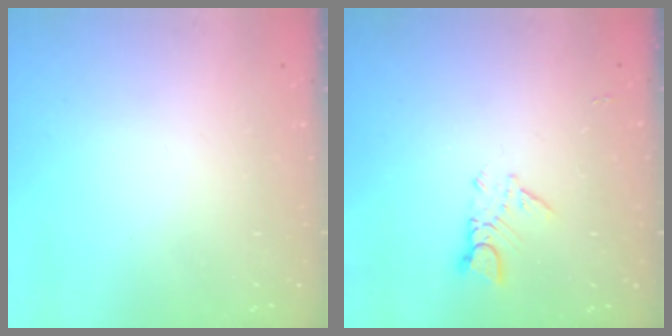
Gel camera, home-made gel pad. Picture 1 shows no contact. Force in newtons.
{"total": 2.8, "press": 2.8, "slide": 0.3}